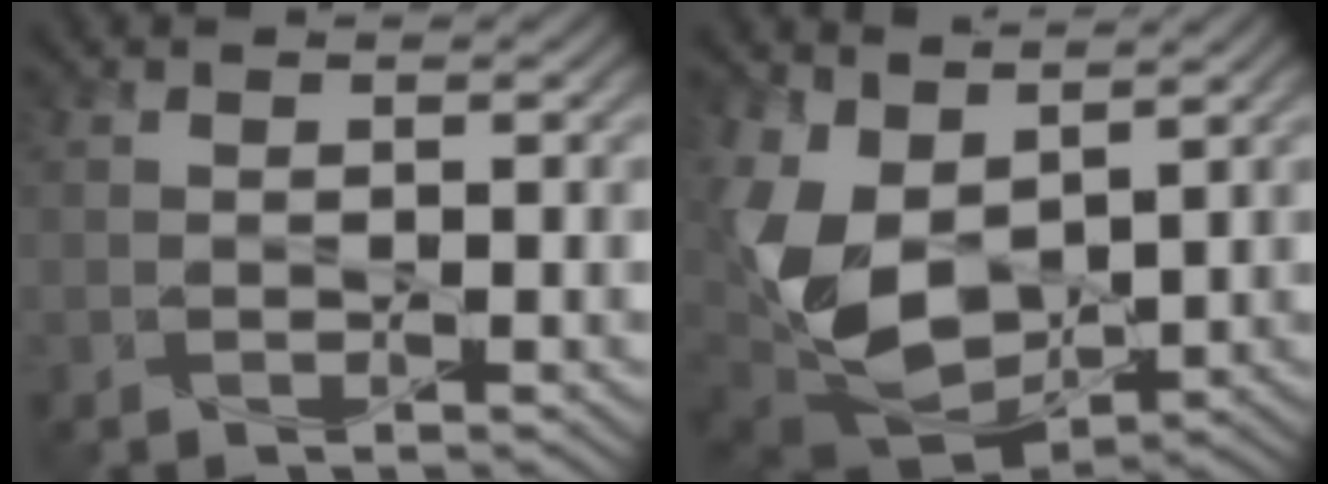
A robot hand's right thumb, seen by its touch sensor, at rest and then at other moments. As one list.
[{"total": 13.4, "force": [2.7, 8.5, 10.0], "torque": [-0.264, -0.014, 0.058]}]